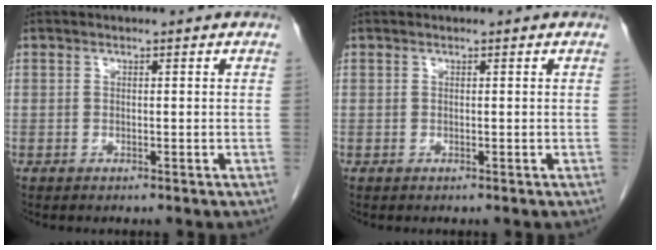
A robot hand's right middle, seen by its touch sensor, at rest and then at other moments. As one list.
[{"total": 0.0}]